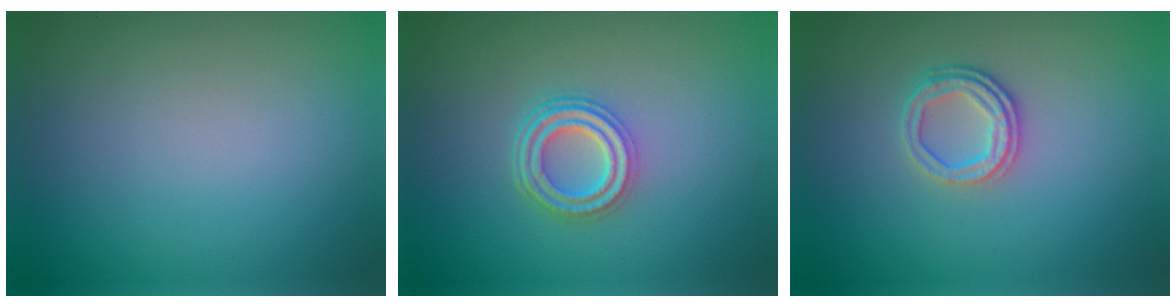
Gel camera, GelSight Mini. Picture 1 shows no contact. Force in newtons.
{"total": 3.8, "press": 3.0, "slide": 2.4}
{"total": 2.6, "press": 2.3, "slide": 1.3}